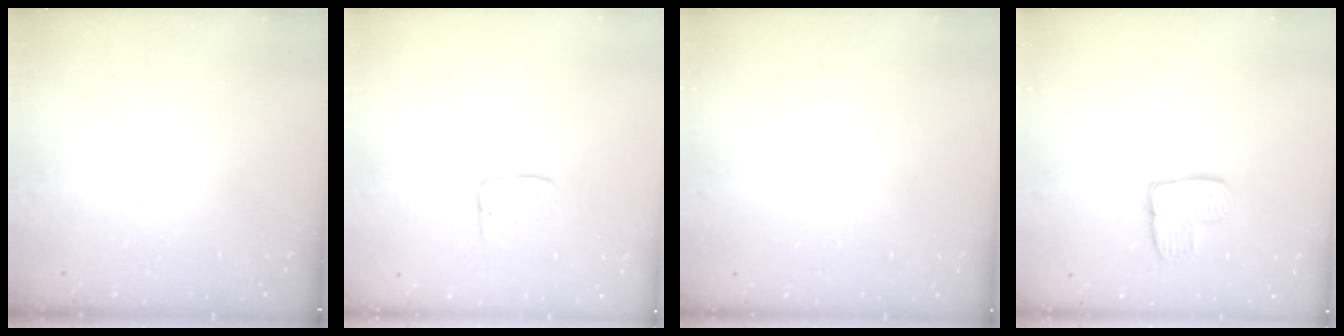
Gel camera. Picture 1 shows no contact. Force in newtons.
{"total": 6.7, "press": 6.7, "slide": 0.4}
{"total": 0.0}
{"total": 8.9, "press": 8.9, "slide": 0.4}